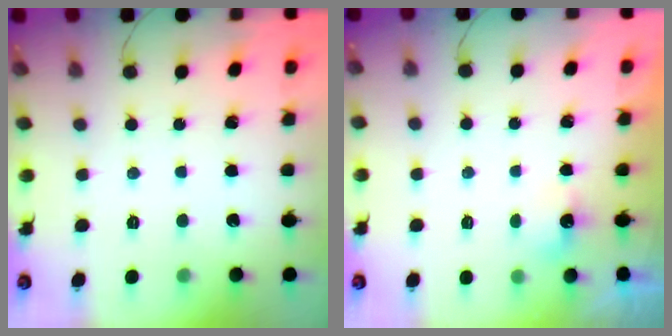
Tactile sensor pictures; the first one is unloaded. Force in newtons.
{"total": 1.7, "press": 1.5, "slide": 0.7}